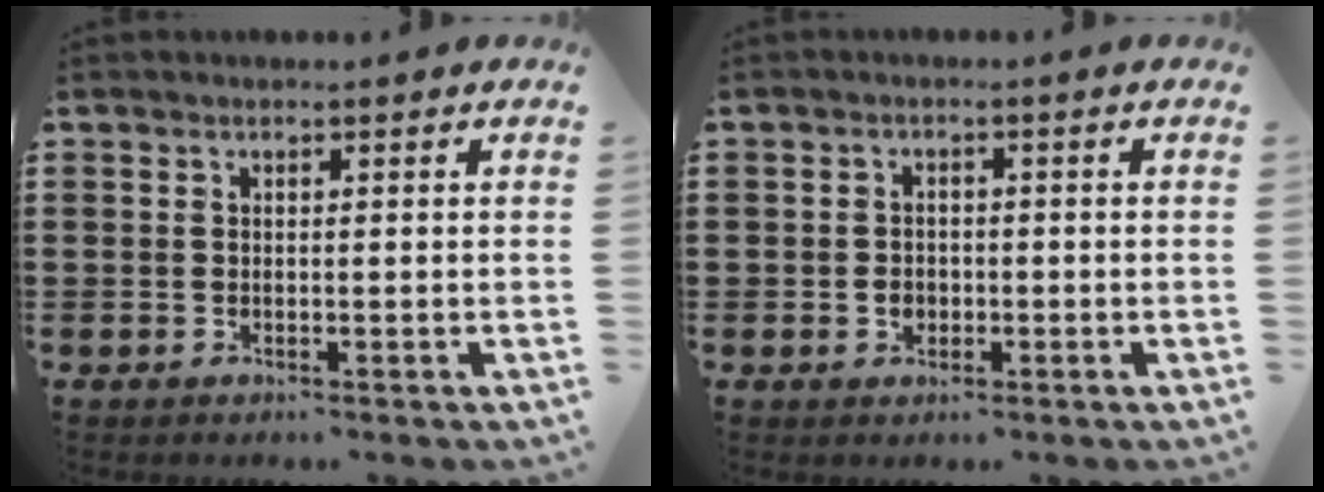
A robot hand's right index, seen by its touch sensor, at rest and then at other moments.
{"total": 2.0, "force": [-0.6, 1.6, 1.0], "torque": [-0.024, 0.001, -0.013]}